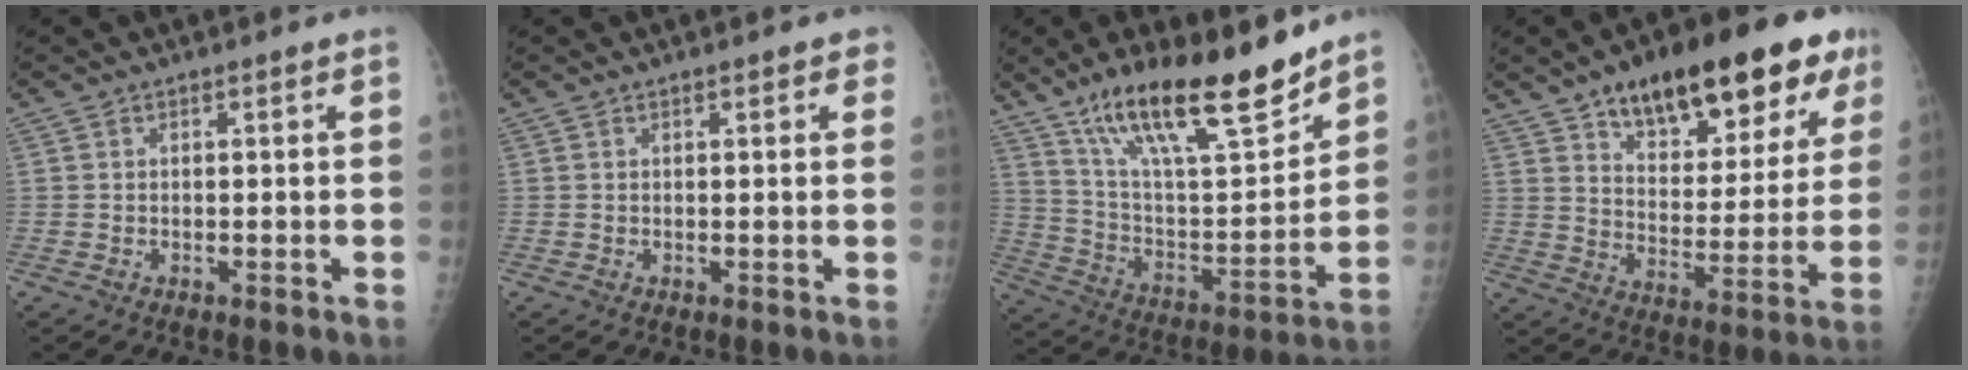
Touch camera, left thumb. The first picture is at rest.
{"total": 1.7, "force": [0.9, 0.7, 1.2], "torque": [-0.005, 0.000, 0.009]}
{"total": 23.0, "force": [16.5, 6.1, 14.8], "torque": [-0.219, -0.074, 0.290]}
{"total": 23.7, "force": [13.8, 9.8, 16.7], "torque": [-0.199, -0.030, 0.208]}